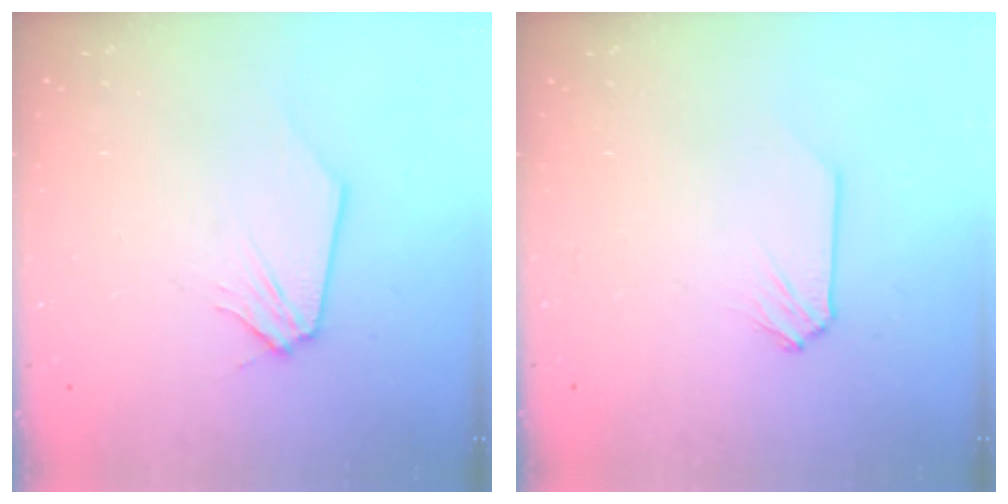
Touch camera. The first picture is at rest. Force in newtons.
{"total": 0.0}